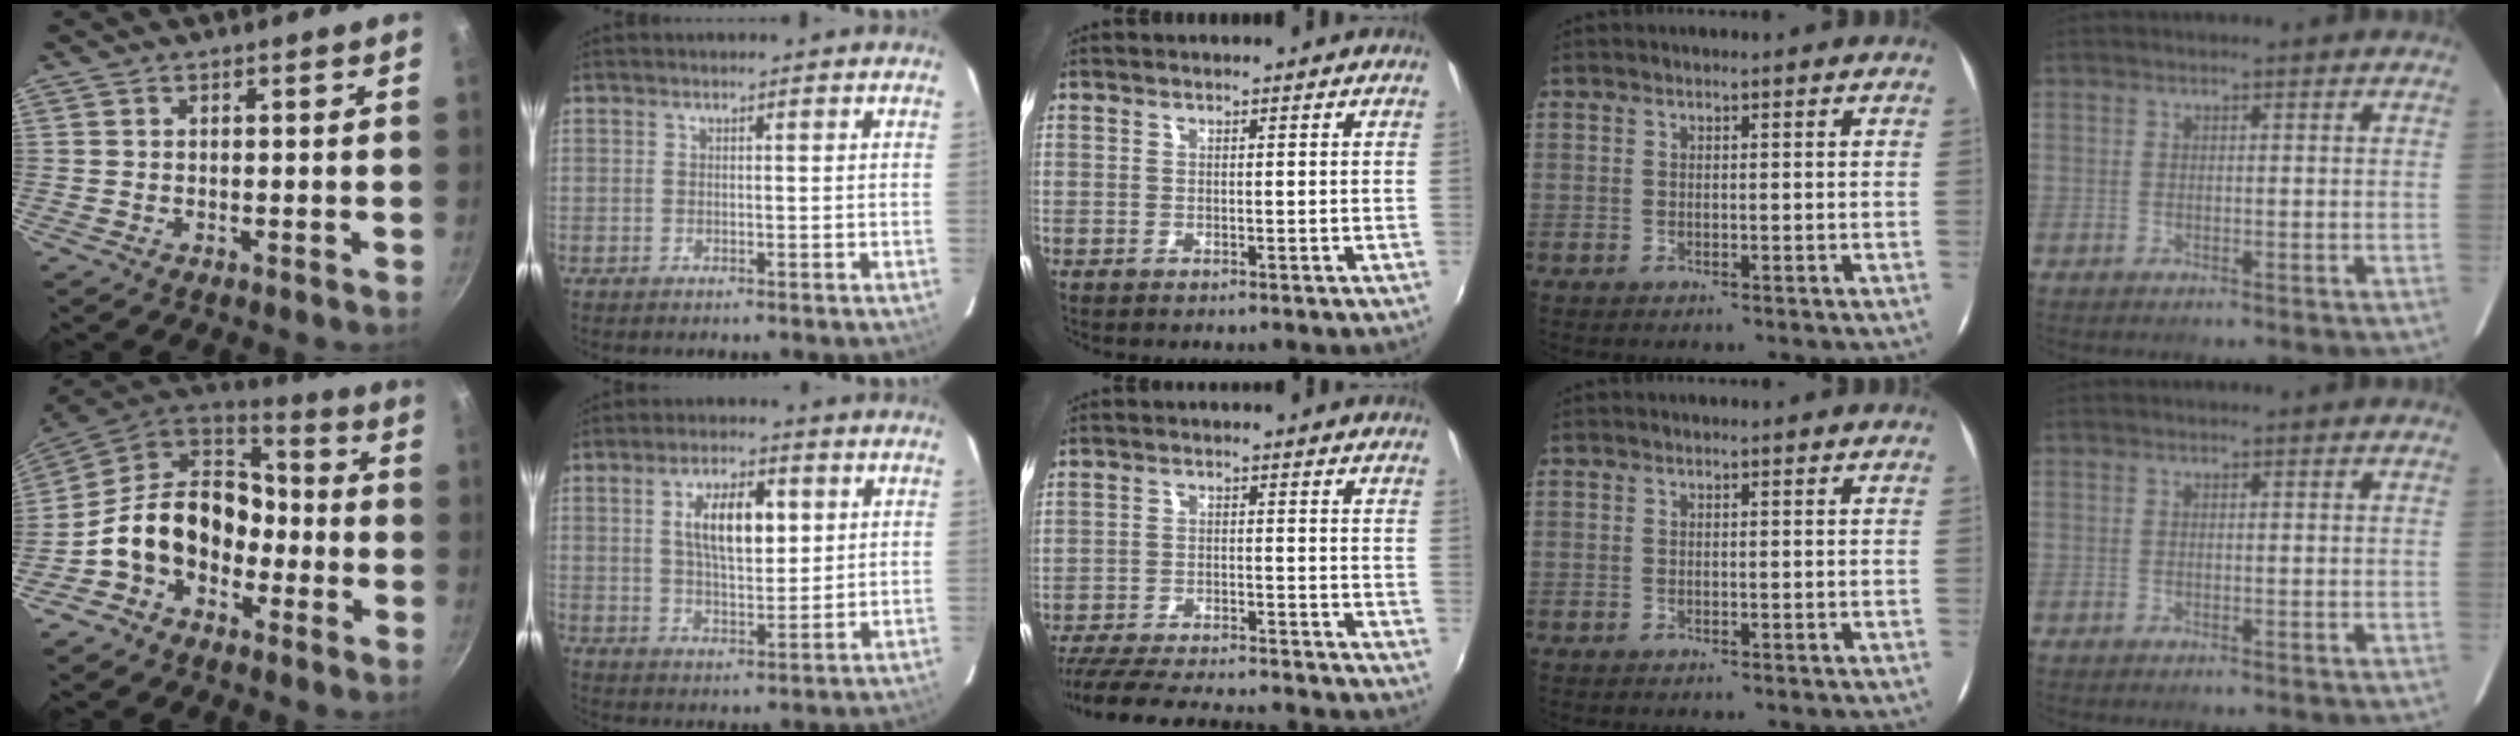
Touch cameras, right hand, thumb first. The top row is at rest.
{"thumb": {"total": 16.6, "force": [-4.2, 12.5, 10.1], "torque": [-0.143, 0.063, -0.090]}, "index": {"total": 10.1, "force": [2.8, 4.1, 8.7], "torque": [-0.155, 0.010, 0.052]}, "middle": {"total": 21.1, "force": [-19.0, 2.8, 8.7], "torque": [-0.173, -0.019, -0.276]}}